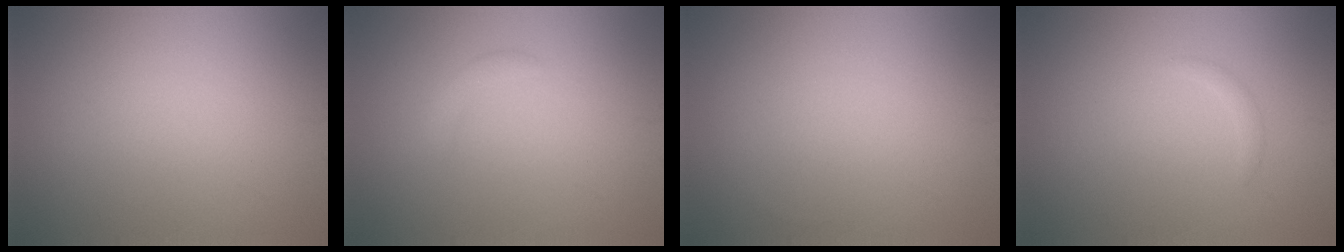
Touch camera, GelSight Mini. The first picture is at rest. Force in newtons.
{"total": 1.0, "press": 1.0, "slide": 0.0}
{"total": 0.0}
{"total": 0.7, "press": 0.7, "slide": 0.1}